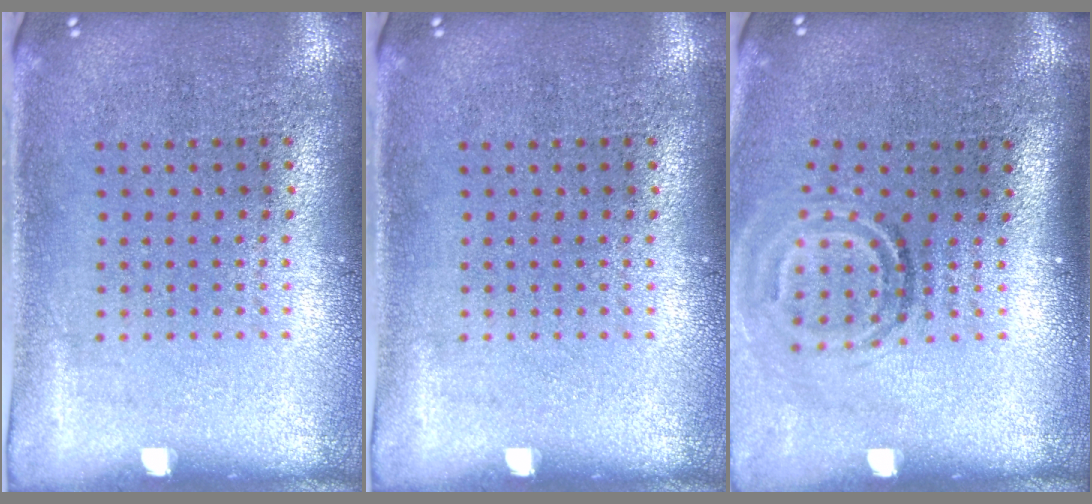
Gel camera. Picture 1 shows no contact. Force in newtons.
{"total": 0.0}
{"total": 1.9, "press": 1.2, "slide": 1.4}